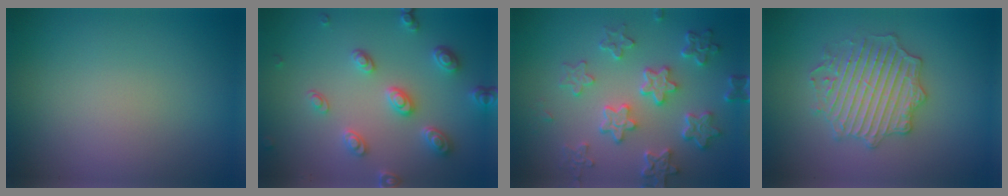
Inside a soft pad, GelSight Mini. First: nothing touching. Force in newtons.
{"total": 4.4, "press": 3.6, "slide": 2.5}
{"total": 5.8, "press": 4.5, "slide": 3.6}
{"total": 4.1, "press": 4.1, "slide": 0.6}